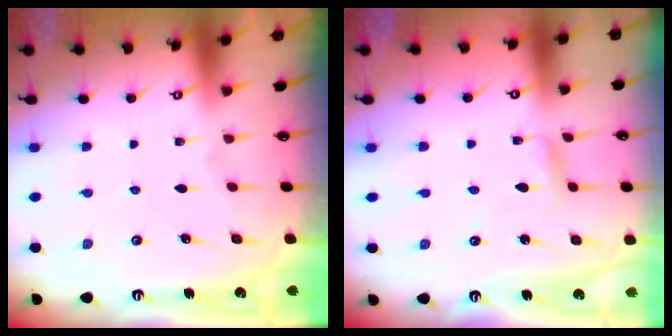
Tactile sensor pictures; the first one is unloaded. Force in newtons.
{"total": 2.0, "press": 2.0, "slide": 0.2}